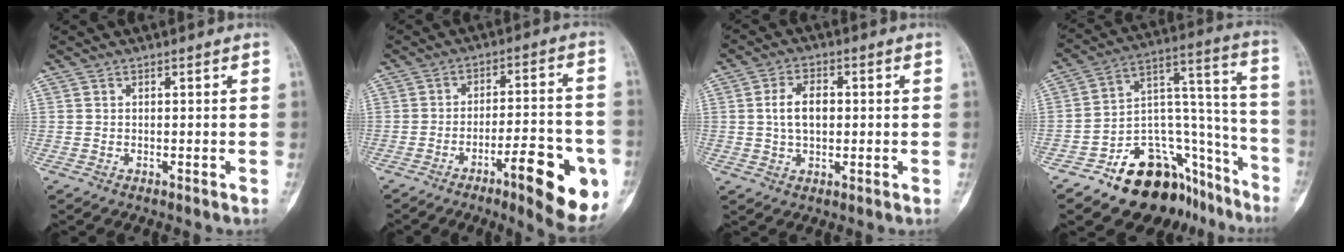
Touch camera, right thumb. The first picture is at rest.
{"total": 15.6, "force": [-6.7, 4.0, 13.5], "torque": [-0.172, 0.022, -0.089]}
{"total": 6.6, "force": [0.6, 4.0, 5.2], "torque": [-0.088, 0.009, 0.009]}
{"total": 22.5, "force": [-14.5, 12.2, 12.2], "torque": [-0.122, 0.136, -0.223]}